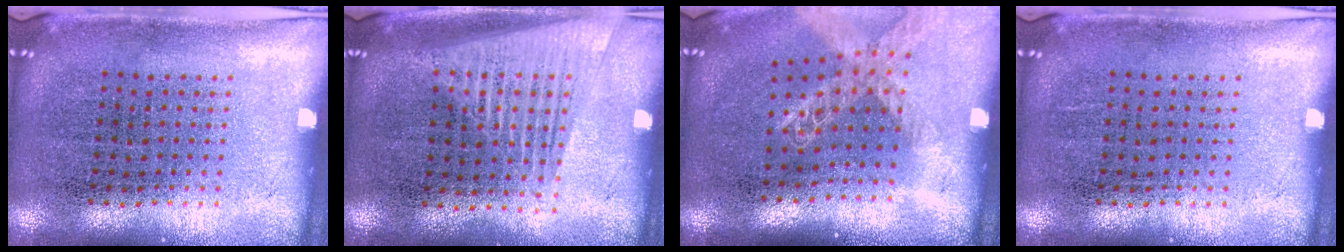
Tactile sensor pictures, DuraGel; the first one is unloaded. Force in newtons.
{"total": 1.6, "press": 1.4, "slide": 0.6}
{"total": 1.5, "press": 1.2, "slide": 0.8}
{"total": 0.0}